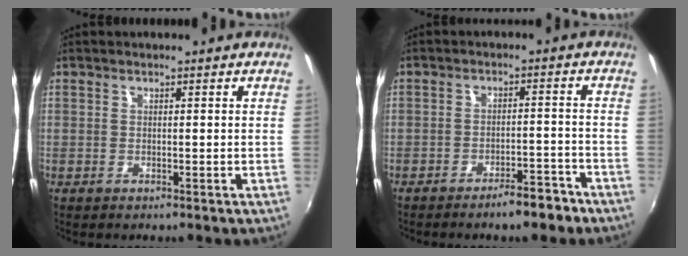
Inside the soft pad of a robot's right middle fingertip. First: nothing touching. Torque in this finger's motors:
{"motor_torque": [0.68, -1.46, 0.19, 0.04]}